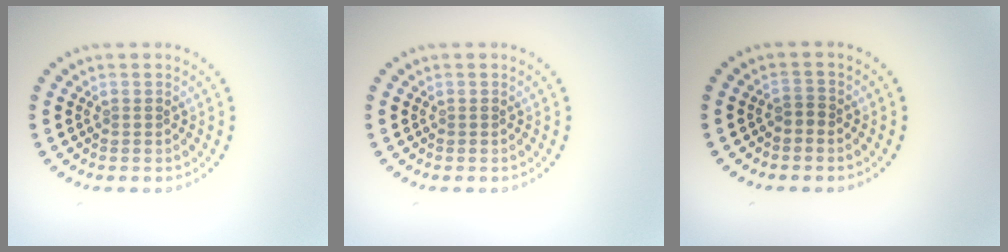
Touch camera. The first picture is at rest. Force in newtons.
{"total": 0.0}
{"total": 0.9, "press": 0.7, "slide": 0.6}